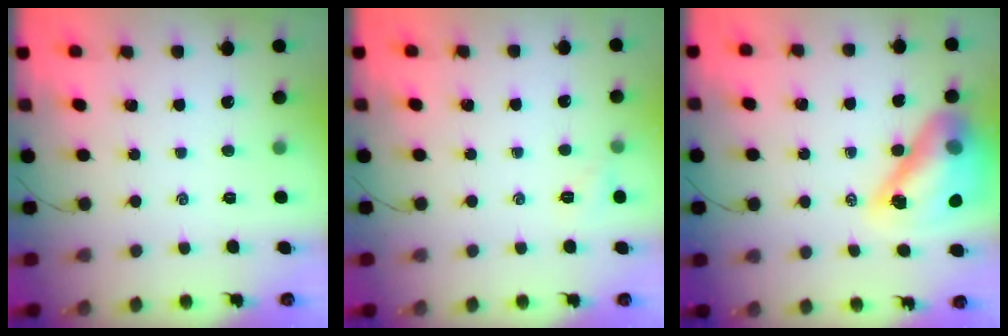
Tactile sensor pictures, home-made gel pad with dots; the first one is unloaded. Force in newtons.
{"total": 5.0, "press": 4.8, "slide": 1.4}
{"total": 18.4, "press": 17.7, "slide": 5.2}